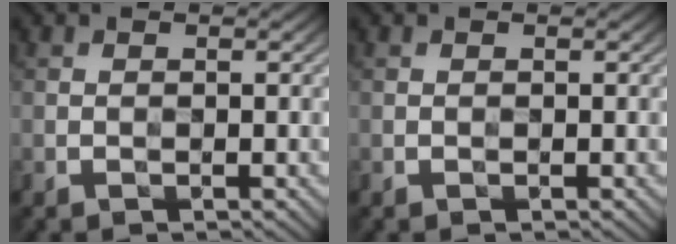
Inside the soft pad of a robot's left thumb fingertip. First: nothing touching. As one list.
[{"total": 0.0}]